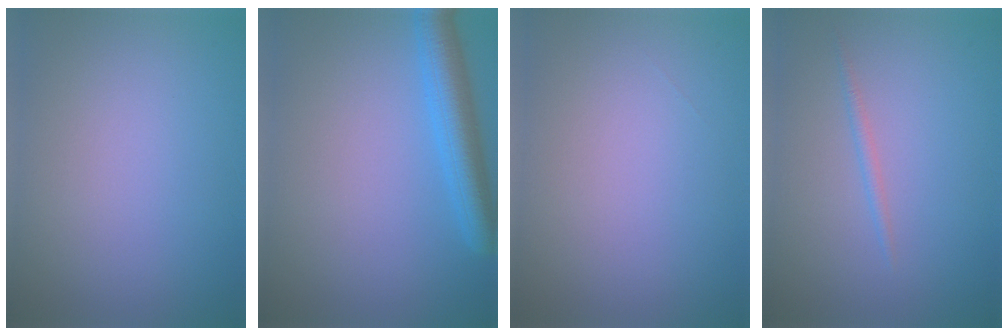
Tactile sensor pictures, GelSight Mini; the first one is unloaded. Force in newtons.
{"total": 4.5, "press": 4.5, "slide": 0.2}
{"total": 0.0}
{"total": 0.8, "press": 0.8, "slide": 0.0}